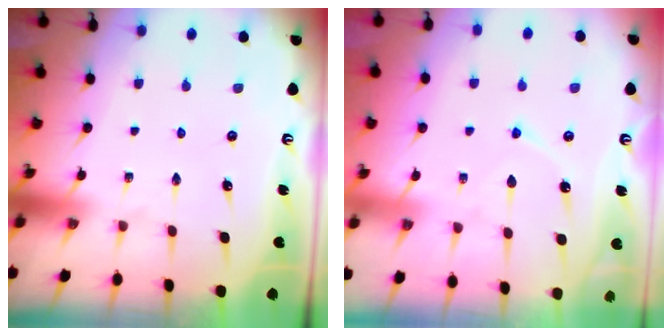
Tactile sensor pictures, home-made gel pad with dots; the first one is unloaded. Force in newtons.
{"total": 5.8, "press": 5.8, "slide": 0.7}